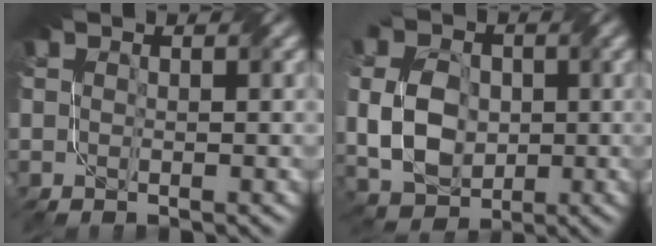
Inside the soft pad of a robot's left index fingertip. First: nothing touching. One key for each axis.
{"total": 8.2, "fx": -0.9, "fy": 6.0, "fz": 5.4, "tx": -0.115, "ty": 0.000, "tz": -0.027}